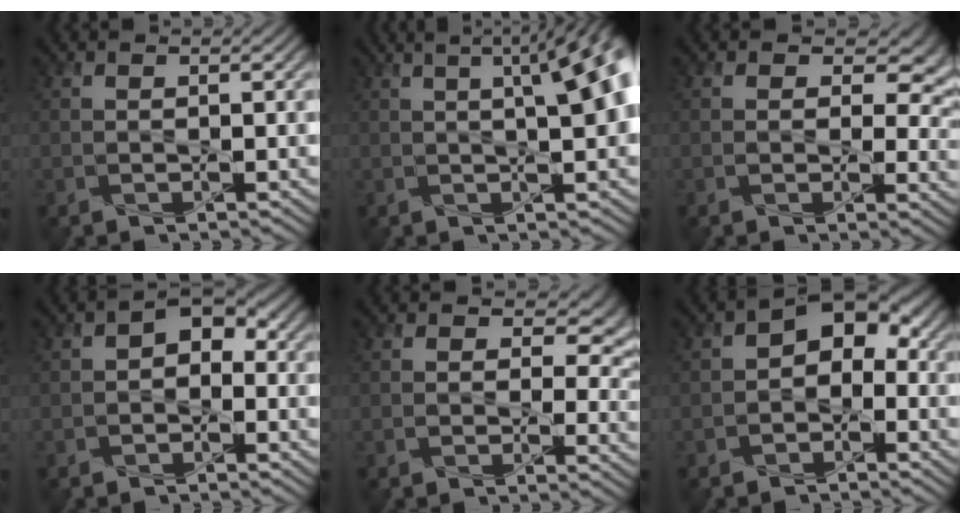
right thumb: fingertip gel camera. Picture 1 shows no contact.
{"total": 9.5, "force": [1.7, 2.8, 9.0], "torque": [-0.079, 0.038, 0.001]}
{"total": 5.6, "force": [1.4, 3.9, 3.8], "torque": [-0.050, -0.011, 0.011]}
{"total": 3.5, "force": [-0.4, 2.5, 2.4], "torque": [-0.032, 0.005, -0.016]}
{"total": 5.1, "force": [1.1, 3.7, 3.3], "torque": [-0.043, -0.011, 0.006]}
{"total": 5.5, "force": [-0.8, 3.8, 3.9], "torque": [-0.046, 0.012, -0.028]}